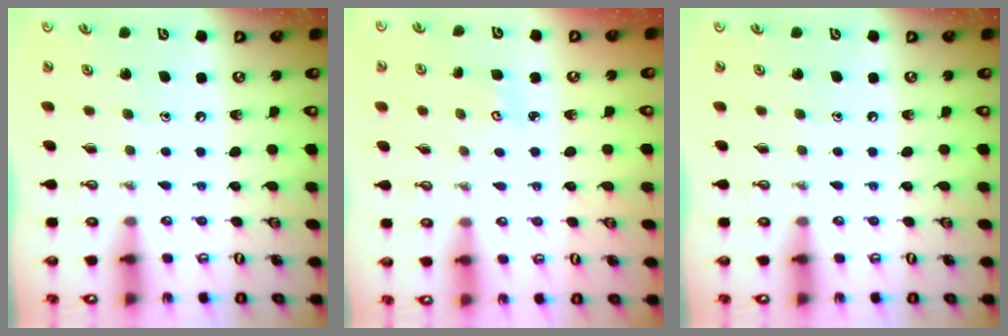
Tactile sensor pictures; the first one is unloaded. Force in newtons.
{"total": 2.7, "press": 2.7, "slide": 0.3}
{"total": 0.0}